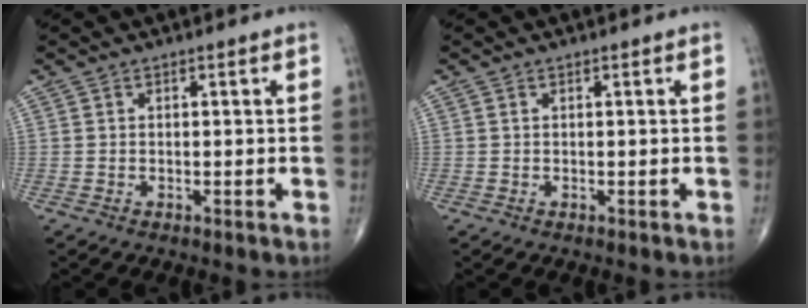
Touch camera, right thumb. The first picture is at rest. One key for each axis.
{"total": 0.0}